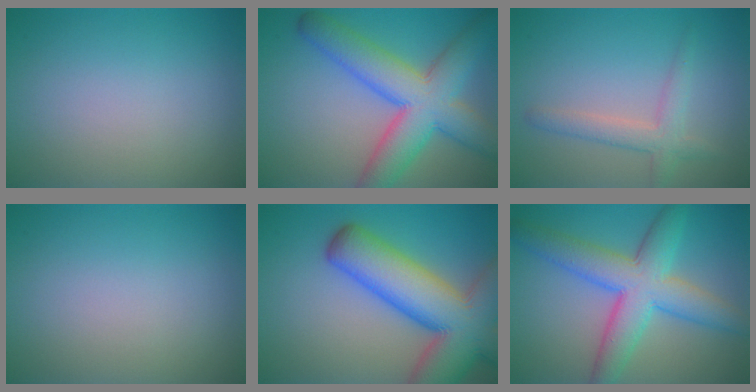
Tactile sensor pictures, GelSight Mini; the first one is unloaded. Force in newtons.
{"total": 9.0, "press": 9.0, "slide": 0.3}
{"total": 2.6, "press": 2.6, "slide": 0.1}
{"total": 0.0}
{"total": 13.4, "press": 13.3, "slide": 0.7}
{"total": 7.6, "press": 7.6, "slide": 0.2}